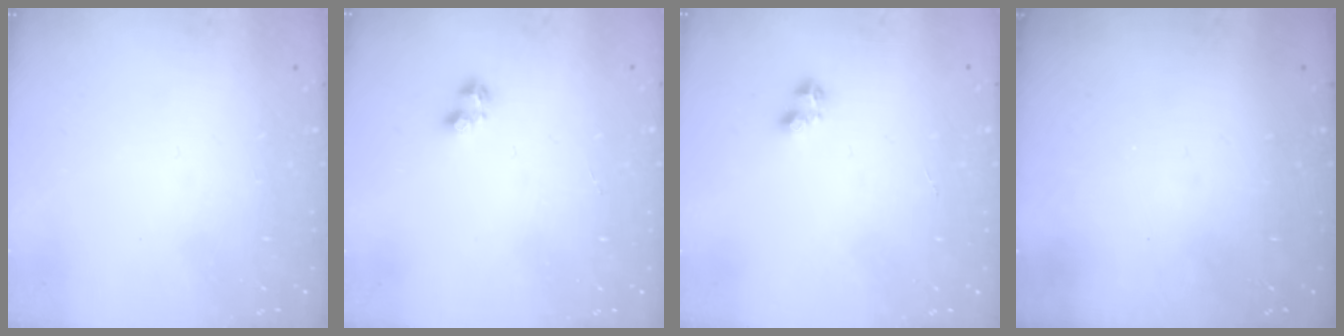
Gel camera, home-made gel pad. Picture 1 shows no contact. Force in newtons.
{"total": 2.4, "press": 2.3, "slide": 0.8}
{"total": 2.2, "press": 2.1, "slide": 0.6}
{"total": 0.0}